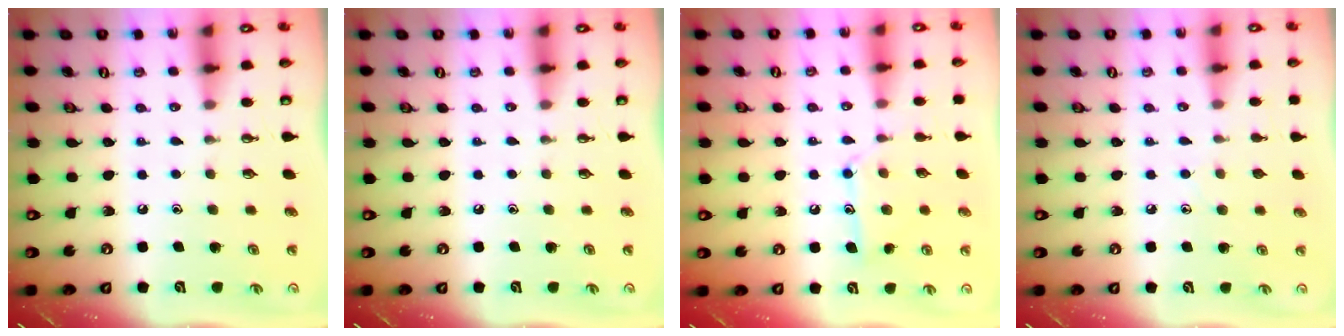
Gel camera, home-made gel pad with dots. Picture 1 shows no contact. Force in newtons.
{"total": 0.0}
{"total": 11.1, "press": 11.1, "slide": 0.4}
{"total": 4.8, "press": 4.8, "slide": 0.5}